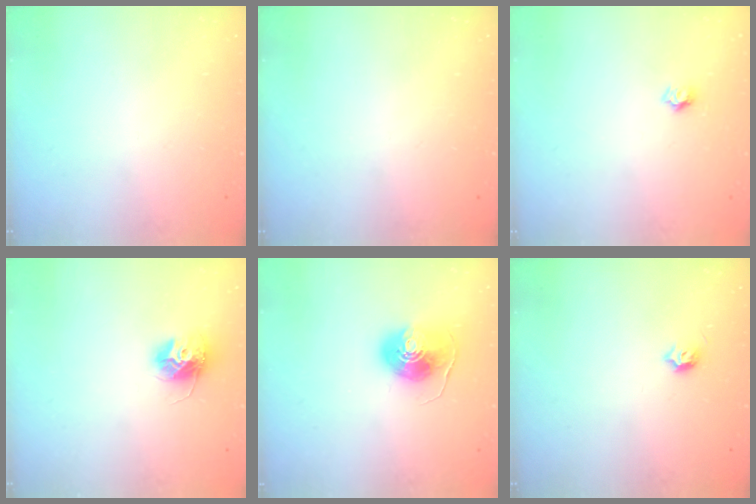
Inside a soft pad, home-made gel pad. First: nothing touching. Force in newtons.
{"total": 0.0}
{"total": 3.7, "press": 3.6, "slide": 0.2}
{"total": 10.9, "press": 10.9, "slide": 0.7}
{"total": 8.3, "press": 8.3, "slide": 0.6}
{"total": 3.7, "press": 3.6, "slide": 0.9}